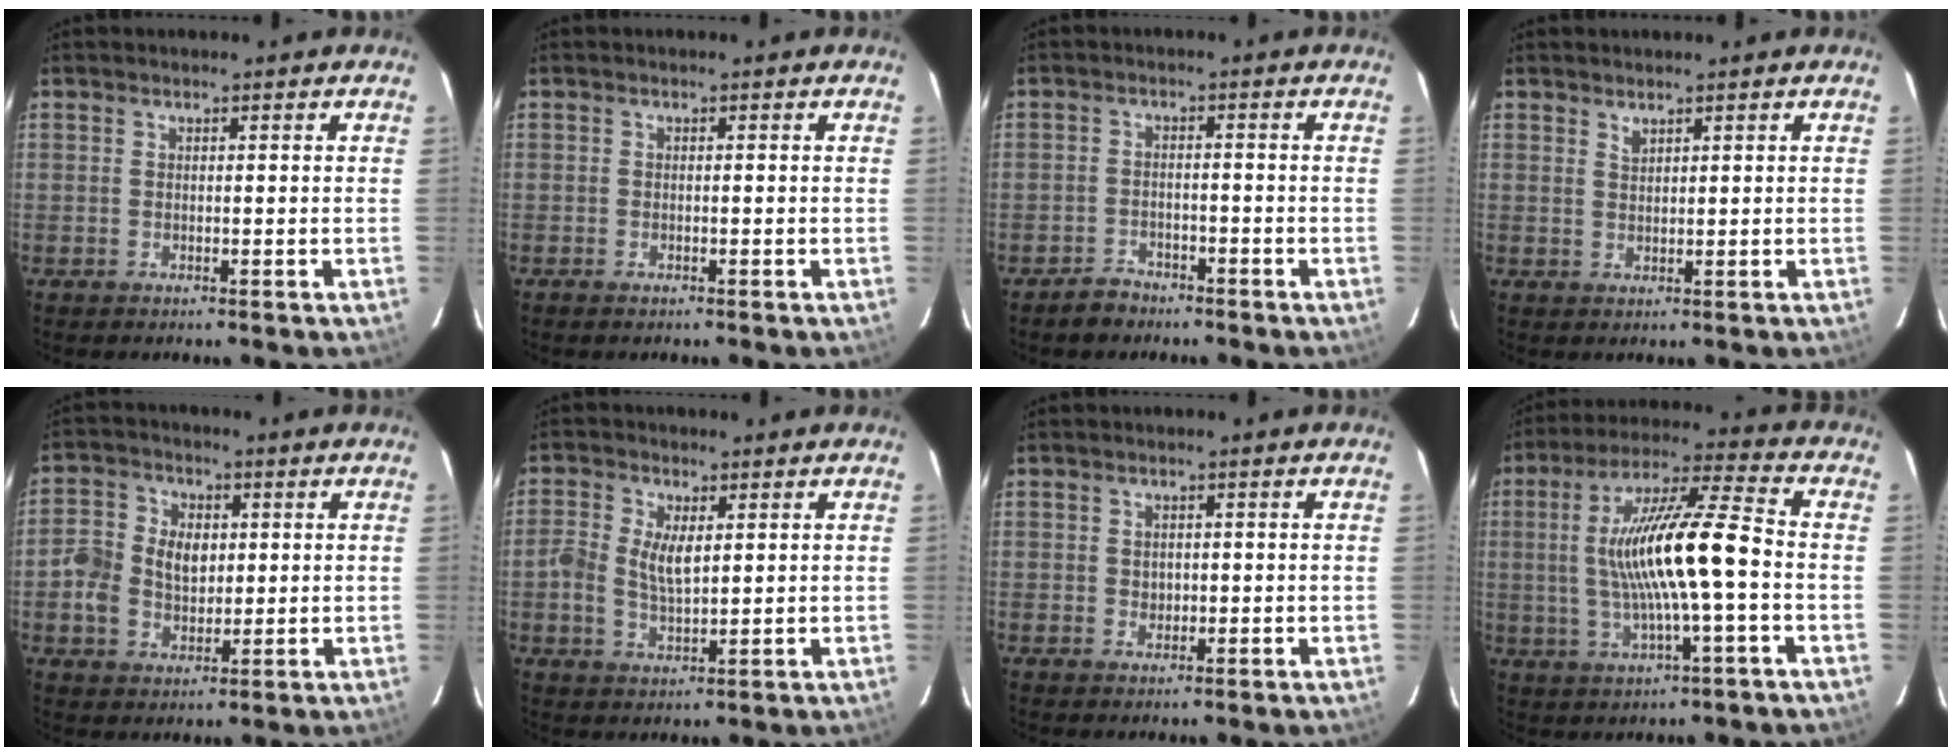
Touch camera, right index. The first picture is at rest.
{"total": 0.8, "force": [-0.6, 0.2, 0.4], "torque": [-0.009, 0.000, -0.011]}
{"total": 3.7, "force": [-3.0, 2.0, 0.6], "torque": [-0.021, 0.011, -0.047]}
{"total": 1.3, "force": [1.2, 0.4, 0.5], "torque": [-0.007, 0.000, 0.021]}
{"total": 8.1, "force": [0.3, 6.4, 4.9], "torque": [-0.105, 0.019, 0.003]}
{"total": 5.8, "force": [0.8, 3.1, 4.8], "torque": [-0.103, 0.002, 0.014]}
{"total": 1.5, "force": [0.1, 1.4, 0.4], "torque": [-0.004, 0.002, 0.004]}
{"total": 15.2, "force": [-1.1, 1.5, 15.1], "torque": [-0.280, 0.008, -0.018]}